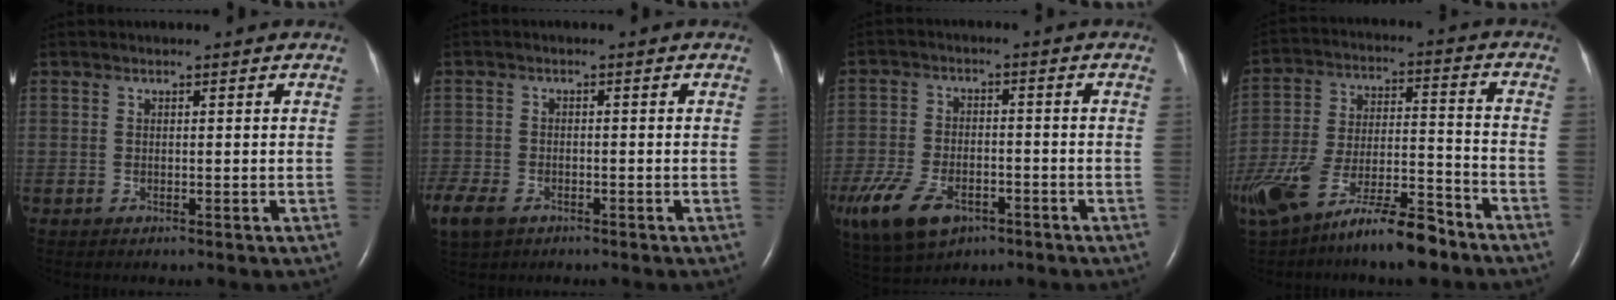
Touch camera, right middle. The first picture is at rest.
{"total": 8.7, "force": [-5.2, 5.5, 4.2], "torque": [-0.114, -0.012, -0.086]}
{"total": 15.4, "force": [-8.3, 8.8, 9.4], "torque": [-0.237, -0.014, -0.138]}
{"total": 18.8, "force": [-13.9, 4.8, 11.6], "torque": [-0.245, -0.002, -0.250]}